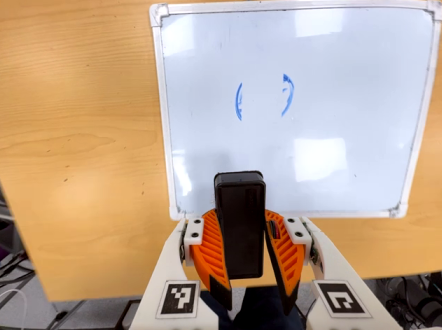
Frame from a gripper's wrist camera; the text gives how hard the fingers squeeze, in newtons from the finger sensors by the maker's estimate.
{"total": 11.5, "left": 10.4, "right": 12.6}